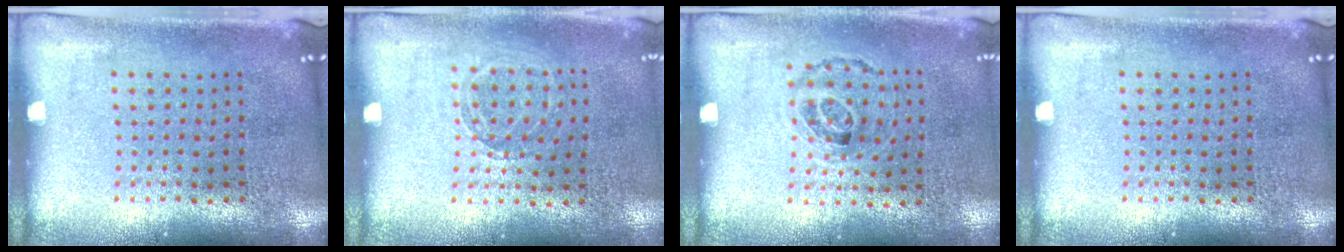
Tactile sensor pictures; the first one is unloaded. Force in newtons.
{"total": 0.9, "press": 0.9, "slide": 0.2}
{"total": 0.9, "press": 0.7, "slide": 0.6}
{"total": 0.0}